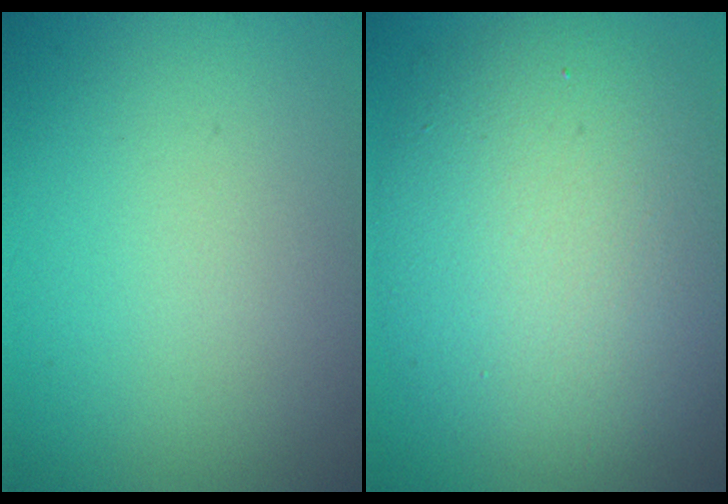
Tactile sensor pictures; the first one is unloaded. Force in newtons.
{"total": 9.6, "press": 9.6, "slide": 0.4}